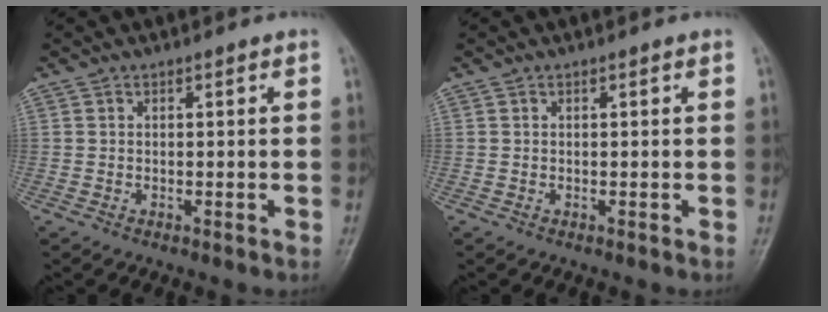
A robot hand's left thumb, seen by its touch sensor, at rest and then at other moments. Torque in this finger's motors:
{"motor_torque": [0.04, 0.05, -0.07, -0.06, 0.00]}